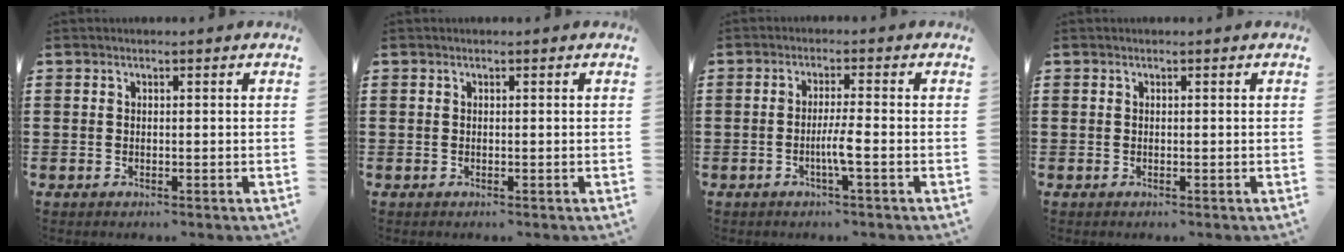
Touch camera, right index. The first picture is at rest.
{"total": 0.0}
{"total": 3.5, "force": [-1.2, -0.3, 3.3], "torque": [-0.065, -0.009, -0.027]}
{"total": 0.0}